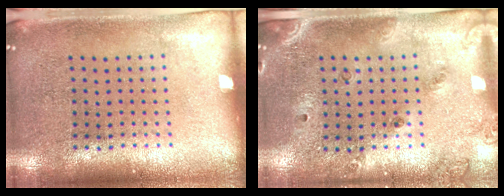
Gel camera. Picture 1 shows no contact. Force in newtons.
{"total": 1.5, "press": 1.3, "slide": 0.7}